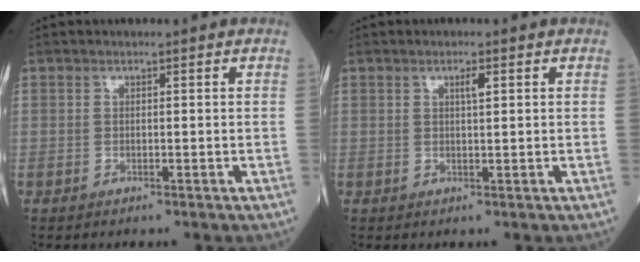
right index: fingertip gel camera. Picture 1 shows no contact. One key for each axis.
{"total": 1.5, "fx": 0.7, "fy": 0.2, "fz": 1.3, "tx": -0.023, "ty": -0.001, "tz": 0.010}